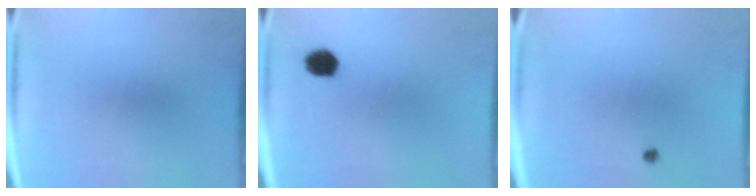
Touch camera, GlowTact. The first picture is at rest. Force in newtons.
{"total": 4.8}
{"total": 0.6}